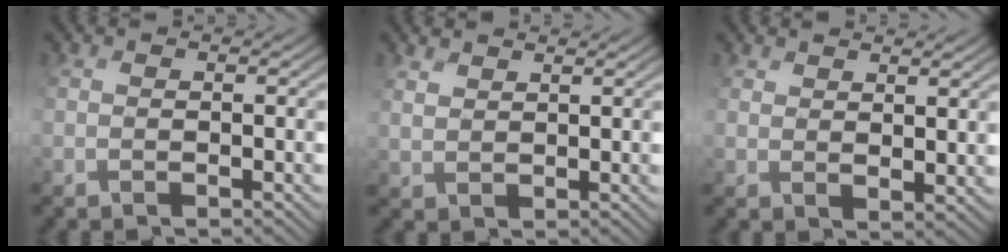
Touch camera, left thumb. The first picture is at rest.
{"total": 2.5, "force": [2.2, -0.1, -1.1], "torque": [0.012, 0.000, 0.047]}
{"total": 2.2, "force": [2.2, 0.0, -0.1], "torque": [-0.007, -0.004, 0.050]}